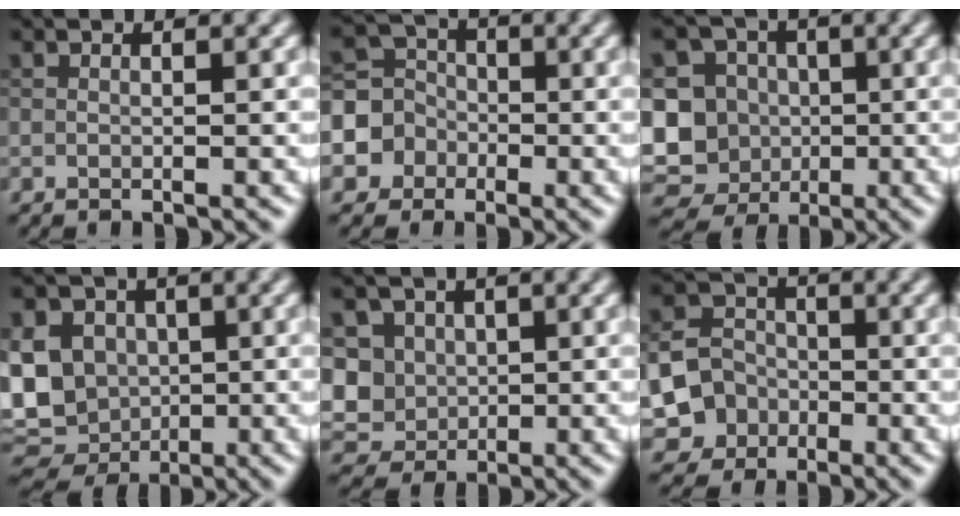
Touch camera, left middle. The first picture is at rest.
{"total": 6.6, "force": [-2.0, 6.2, 1.3], "torque": [-0.025, 0.015, -0.063]}
{"total": 13.6, "force": [-1.6, 12.7, 4.5], "torque": [-0.119, 0.008, -0.046]}
{"total": 10.0, "force": [0.4, 8.3, 5.6], "torque": [-0.085, 0.001, -0.010]}
{"total": 7.8, "force": [0.4, 7.0, 3.4], "torque": [-0.082, 0.028, -0.019]}
{"total": 9.0, "force": [-3.2, 8.1, 2.2], "torque": [-0.045, -0.011, -0.080]}